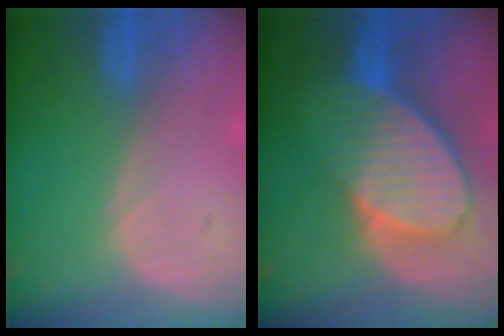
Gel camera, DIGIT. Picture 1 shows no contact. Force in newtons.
{"total": 10.0, "press": 8.7, "slide": 4.8}